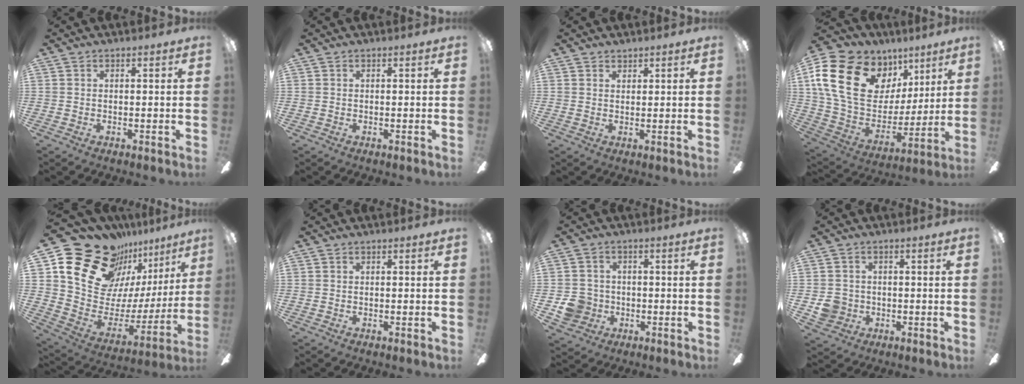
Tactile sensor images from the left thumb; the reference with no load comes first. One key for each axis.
{"total": 0.0}
{"total": 1.6, "fx": 1.4, "fy": 0.7, "fz": 0.0, "tx": 0.009, "ty": -0.004, "tz": 0.026}
{"total": 24.0, "fx": 10.6, "fy": 16.5, "fz": 13.9, "tx": -0.278, "ty": -0.038, "tz": 0.202}
{"total": 22.7, "fx": 16.9, "fy": 13.1, "fz": 7.4, "tx": -0.113, "ty": -0.132, "tz": 0.326}
{"total": 0.0}
{"total": 7.2, "fx": -1.6, "fy": 6.8, "fz": 1.8, "tx": -0.036, "ty": 0.016, "tz": -0.024}
{"total": 5.5, "fx": -0.8, "fy": 5.2, "fz": 1.5, "tx": -0.020, "ty": 0.011, "tz": -0.013}